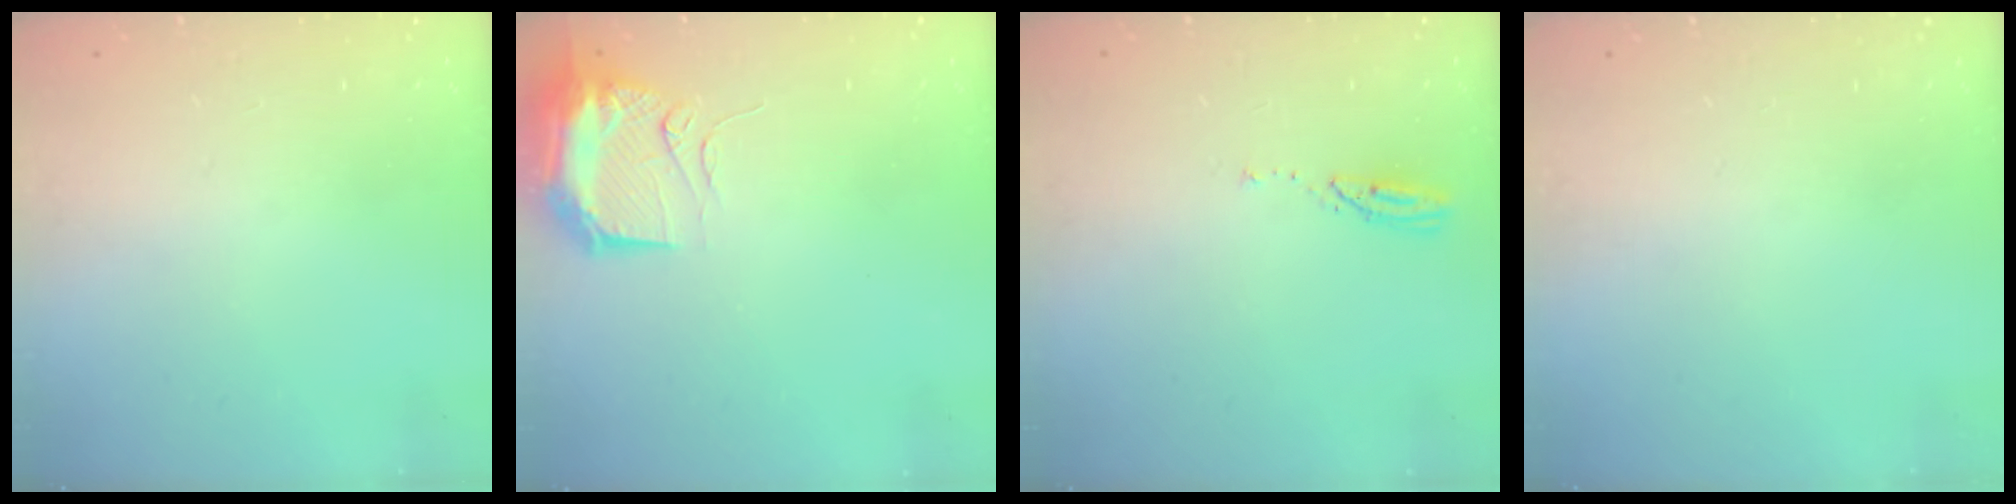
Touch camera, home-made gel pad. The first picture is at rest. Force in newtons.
{"total": 14.7, "press": 10.7, "slide": 10.1}
{"total": 3.0, "press": 2.9, "slide": 0.3}
{"total": 0.0}